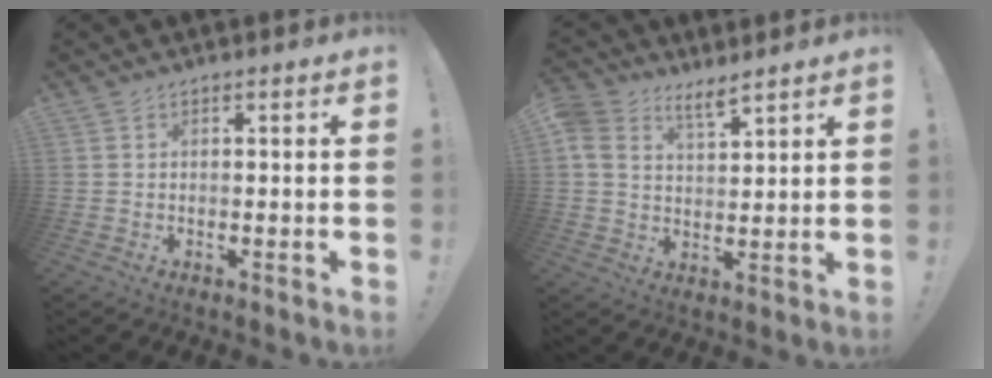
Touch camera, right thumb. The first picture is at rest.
{"total": 6.4, "force": [5.3, 2.3, 2.7], "torque": [-0.048, -0.036, 0.099]}